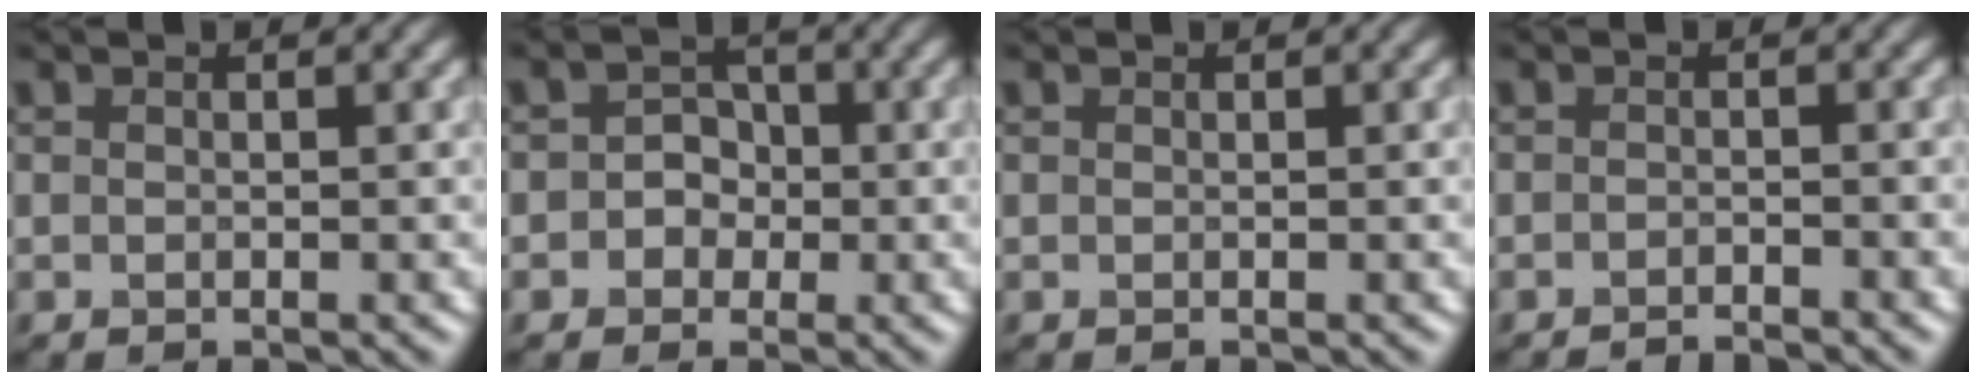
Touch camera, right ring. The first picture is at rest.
{"total": 2.3, "force": [-0.2, 2.1, 0.9], "torque": [0.010, 0.005, -0.016]}
{"total": 0.0}
{"total": 1.6, "force": [-1.5, 0.1, 0.4], "torque": [0.004, 0.003, -0.026]}